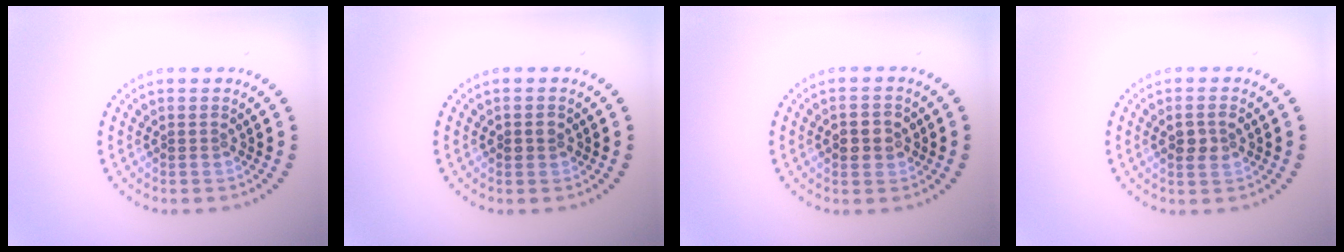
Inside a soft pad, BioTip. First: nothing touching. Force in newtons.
{"total": 1.1, "press": 1.0, "slide": 0.3}
{"total": 2.4, "press": 2.4, "slide": 0.2}
{"total": 1.9, "press": 1.8, "slide": 0.5}